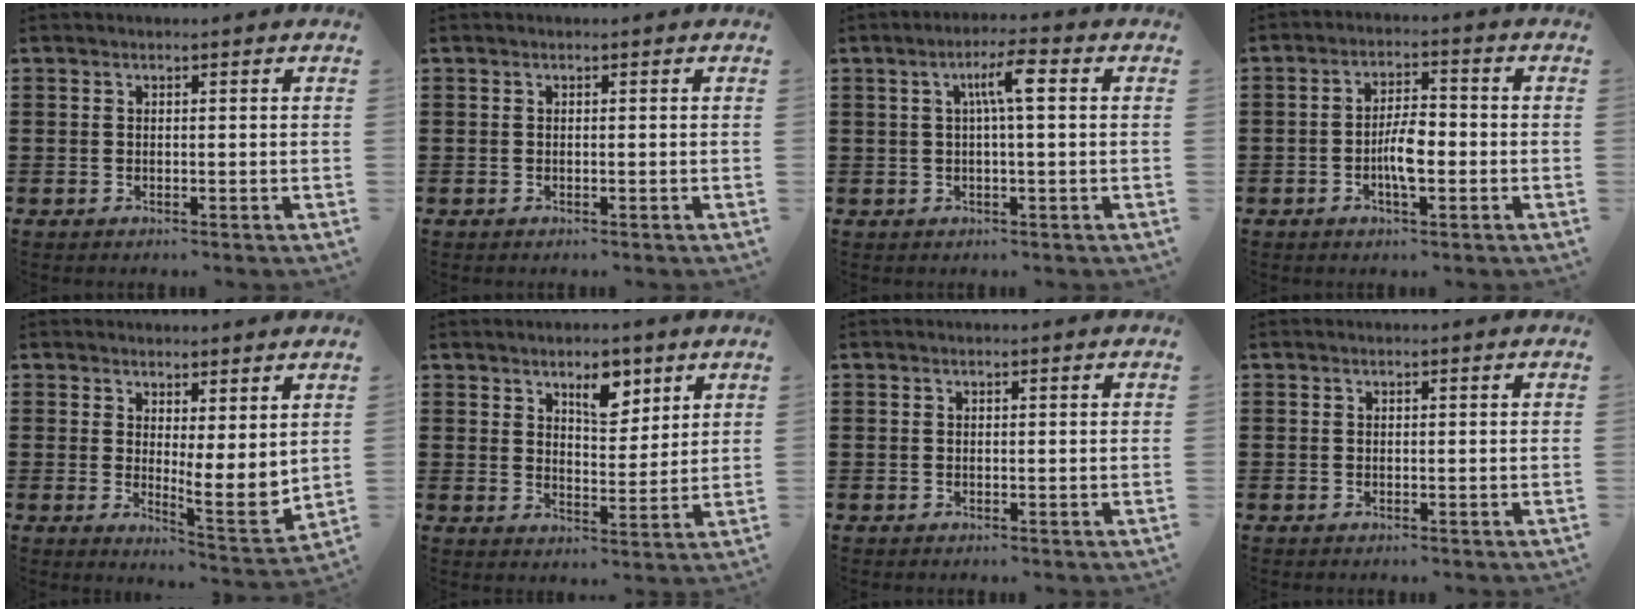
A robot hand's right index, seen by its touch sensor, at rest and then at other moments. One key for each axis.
{"total": 0.0}
{"total": 5.1, "fx": 0.9, "fy": 0.6, "fz": 4.9, "tx": -0.088, "ty": 0.004, "tz": 0.008}
{"total": 5.1, "fx": -1.3, "fy": 1.6, "fz": 4.7, "tx": -0.096, "ty": 0.003, "tz": -0.028}
{"total": 4.9, "fx": 3.0, "fy": 1.5, "fz": 3.5, "tx": -0.052, "ty": -0.031, "tz": 0.053}
{"total": 5.9, "fx": 3.8, "fy": 2.9, "fz": 3.5, "tx": -0.049, "ty": -0.002, "tz": 0.062}
{"total": 0.0}
{"total": 0.0}